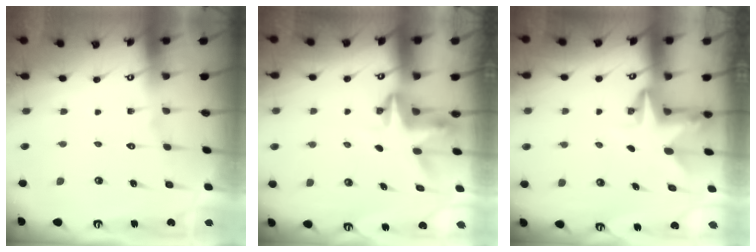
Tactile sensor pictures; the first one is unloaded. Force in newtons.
{"total": 3.5, "press": 3.4, "slide": 0.4}
{"total": 3.2, "press": 3.2, "slide": 0.1}